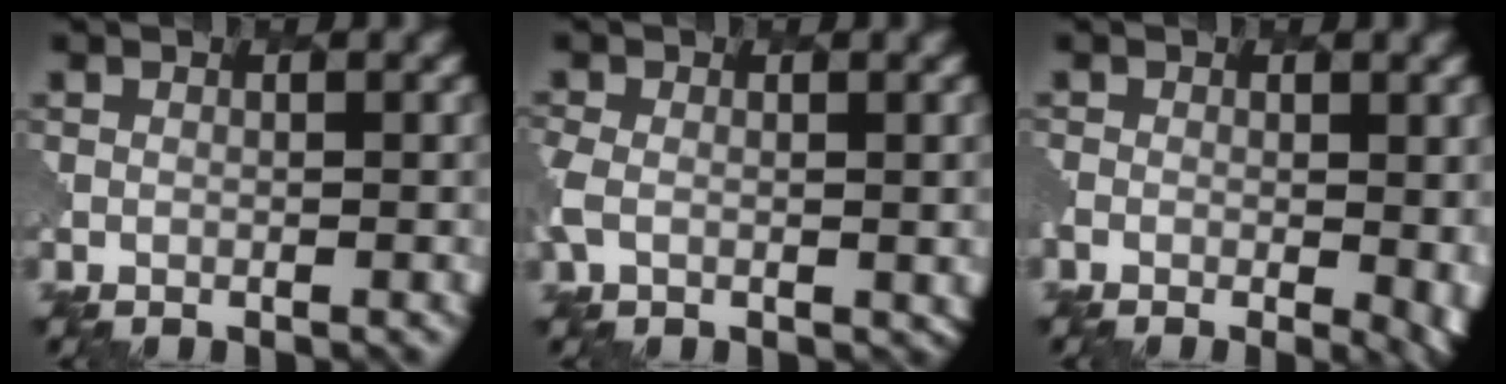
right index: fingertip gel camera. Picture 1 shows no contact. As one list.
[{"total": 3.5, "force": [-0.4, 2.6, 2.3], "torque": [-0.056, -0.007, -0.009]}, {"total": 6.3, "force": [-1.0, 3.3, 5.3], "torque": [-0.062, -0.008, -0.009]}]